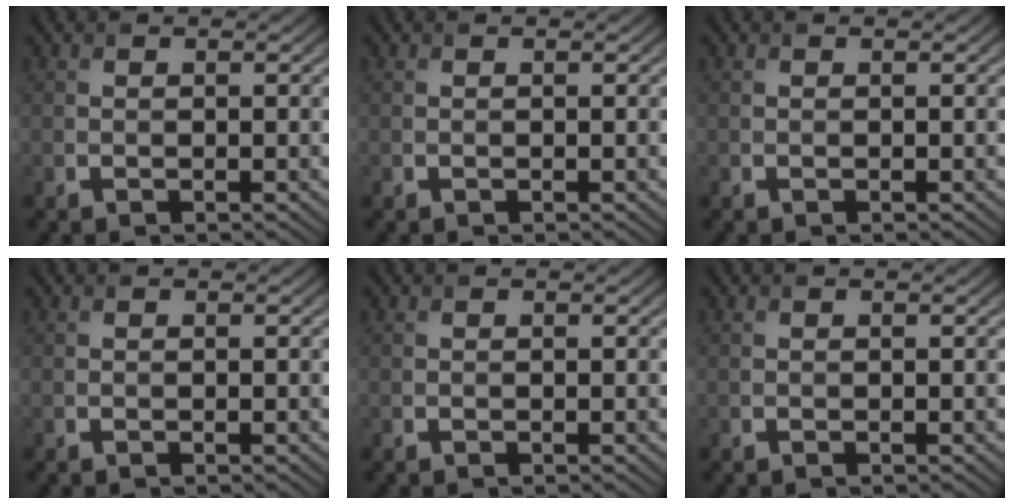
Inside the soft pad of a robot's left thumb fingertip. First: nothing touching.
{"total": 0.0}
{"total": 0.0}
{"total": 0.0}
{"total": 0.0}
{"total": 0.0}